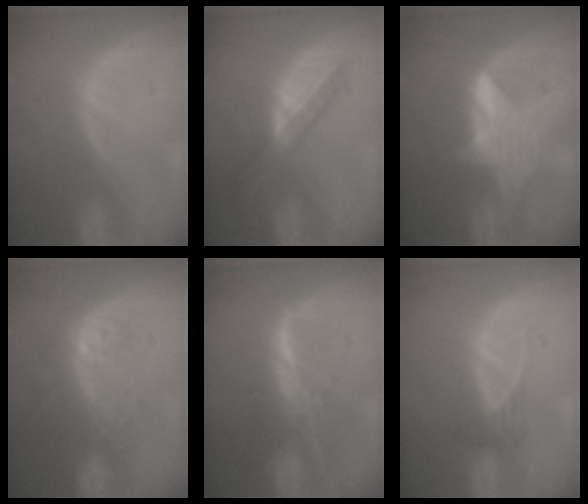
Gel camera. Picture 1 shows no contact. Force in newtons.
{"total": 5.9, "press": 5.1, "slide": 2.8}
{"total": 6.1, "press": 5.8, "slide": 1.9}
{"total": 9.7, "press": 8.4, "slide": 5.0}
{"total": 8.2, "press": 6.9, "slide": 4.4}
{"total": 1.8, "press": 1.6, "slide": 0.8}